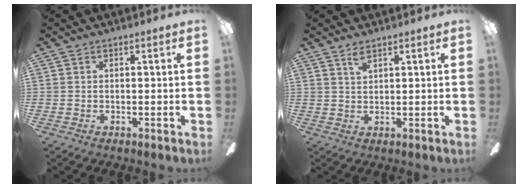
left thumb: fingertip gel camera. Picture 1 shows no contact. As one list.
[{"total": 2.7, "force": [2.0, 0.7, 1.6], "torque": [-0.037, 0.001, 0.037]}]